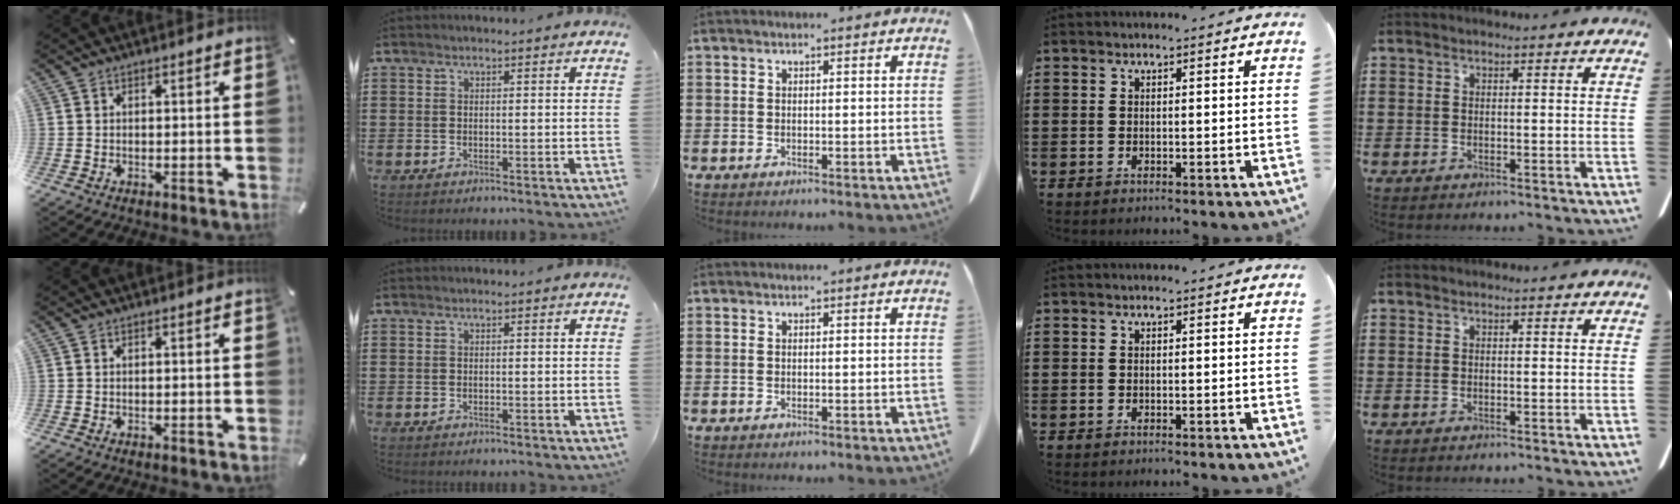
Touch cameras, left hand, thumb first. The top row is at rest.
{}